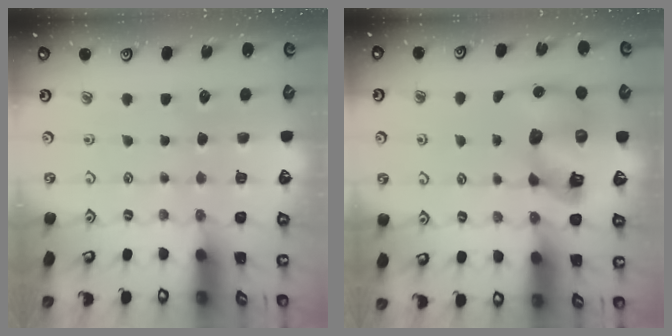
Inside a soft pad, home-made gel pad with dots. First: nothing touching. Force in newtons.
{"total": 12.6, "press": 12.5, "slide": 1.7}